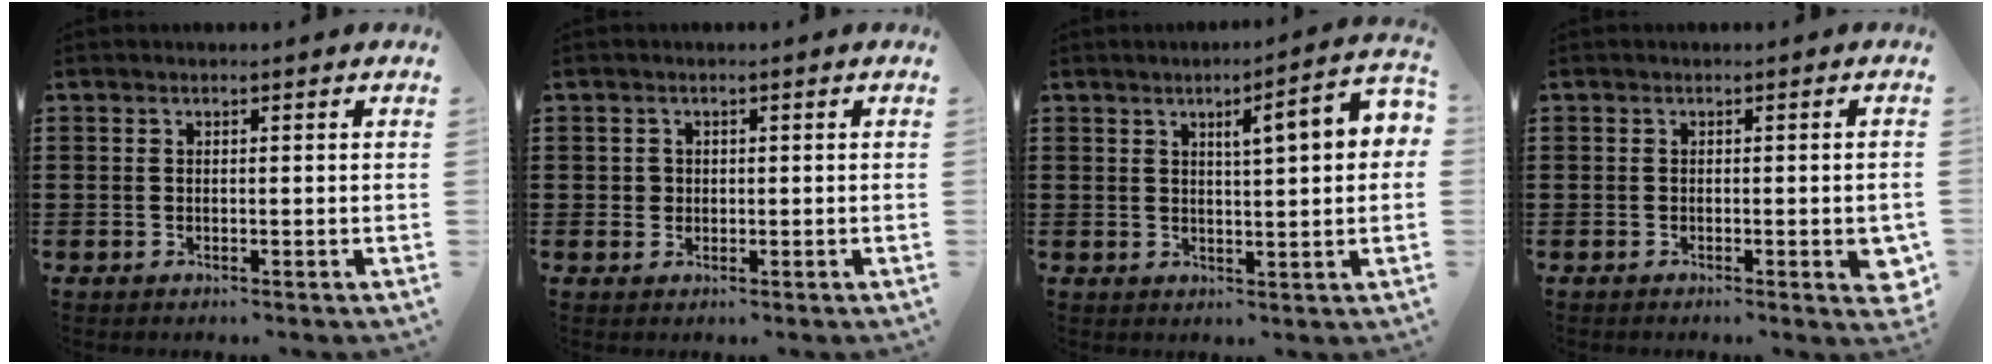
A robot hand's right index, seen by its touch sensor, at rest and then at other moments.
{"total": 1.3, "force": [0.1, 1.2, 0.3], "torque": [-0.009, 0.006, 0.001]}
{"total": 6.3, "force": [2.0, 0.9, 6.0], "torque": [-0.091, -0.008, 0.023]}
{"total": 2.2, "force": [-1.0, 1.0, 1.8], "torque": [-0.019, -0.003, -0.019]}